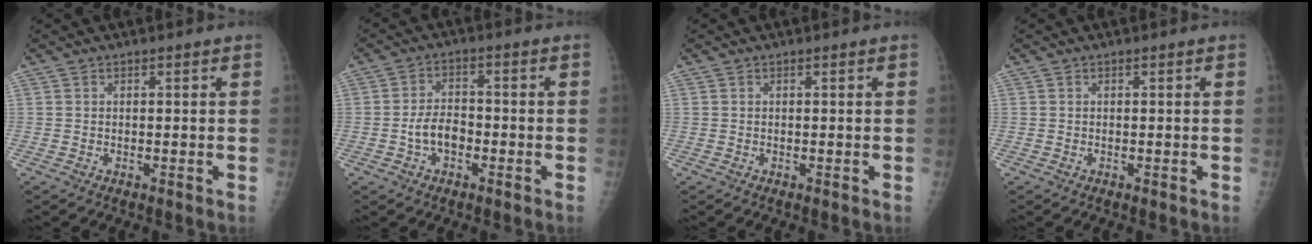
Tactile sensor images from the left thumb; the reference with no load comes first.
{"total": 5.3, "force": [-1.7, 3.4, 3.7], "torque": [-0.059, 0.021, -0.033]}
{"total": 0.0}
{"total": 0.0}